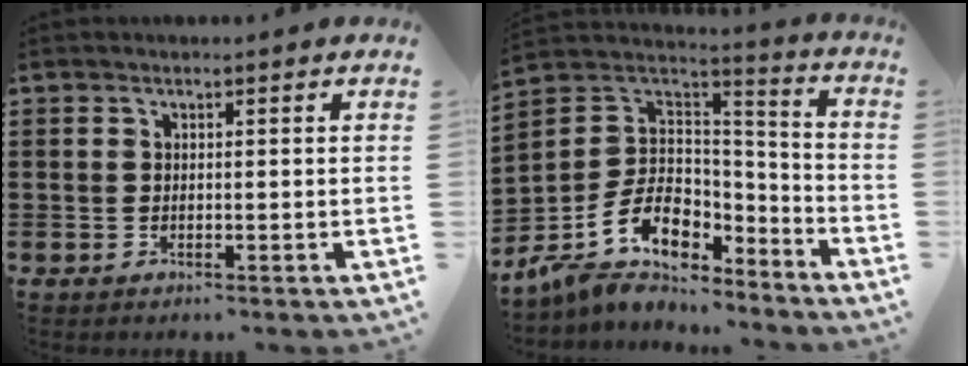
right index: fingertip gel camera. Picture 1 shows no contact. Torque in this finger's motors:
{"motor_torque": [0.48, -0.48, 0.06, 0.00]}